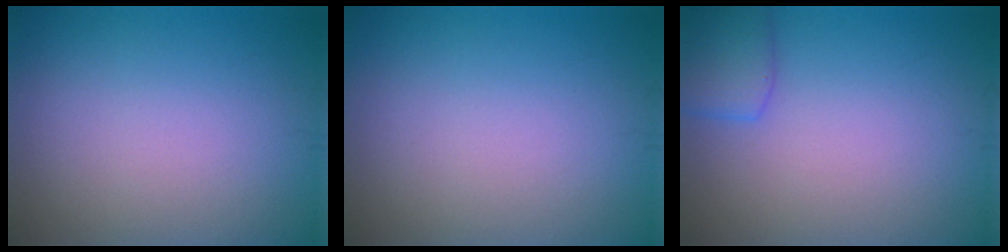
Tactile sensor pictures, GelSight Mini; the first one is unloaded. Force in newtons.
{"total": 0.0}
{"total": 2.7, "press": 2.6, "slide": 0.2}